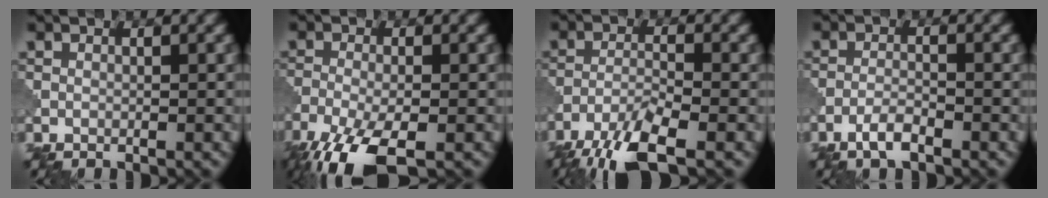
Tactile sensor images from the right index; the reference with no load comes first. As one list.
[{"total": 7.5, "force": [-4.8, 2.2, 5.3], "torque": [-0.113, -0.022, -0.095]}, {"total": 6.8, "force": [-5.0, 1.4, 4.5], "torque": [-0.086, -0.010, -0.100]}, {"total": 2.2, "force": [-1.5, 0.4, 1.5], "torque": [-0.030, 0.004, -0.035]}]